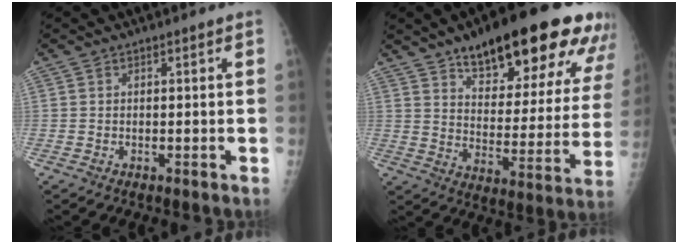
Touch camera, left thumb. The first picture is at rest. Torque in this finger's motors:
{"motor_torque": [0.52, 1.02, 1.77, -1.00, 0.16]}